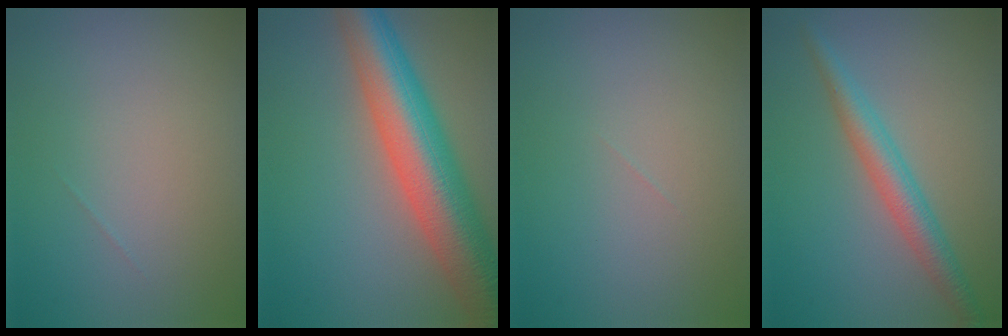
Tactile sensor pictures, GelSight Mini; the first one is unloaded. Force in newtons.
{"total": 10.6, "press": 10.6, "slide": 0.6}
{"total": 0.0}
{"total": 3.6, "press": 3.6, "slide": 0.1}